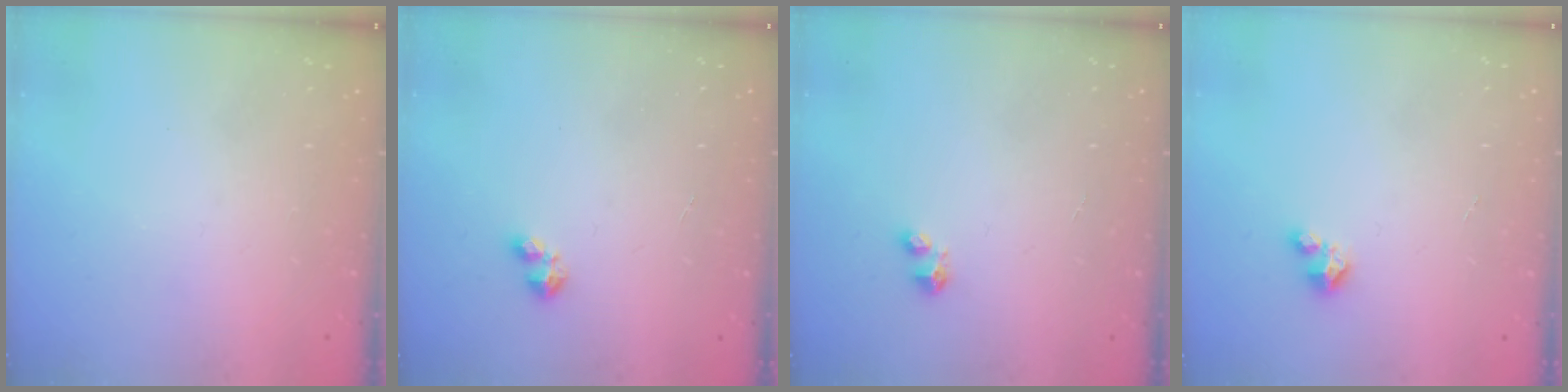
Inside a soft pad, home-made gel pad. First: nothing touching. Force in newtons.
{"total": 1.9, "press": 1.9, "slide": 0.4}
{"total": 2.8, "press": 2.8, "slide": 0.4}
{"total": 1.5, "press": 1.5, "slide": 0.2}